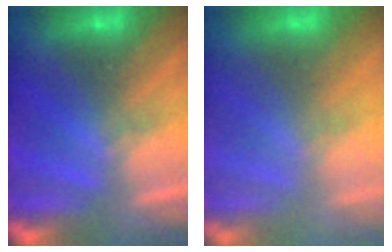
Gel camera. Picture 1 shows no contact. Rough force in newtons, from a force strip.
{"total": 2.8}